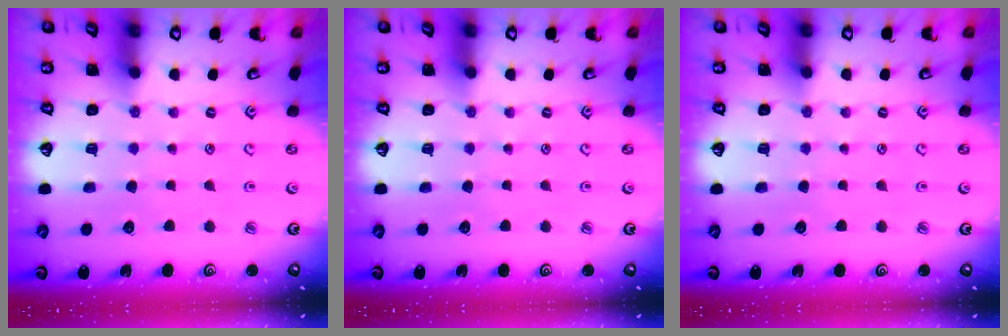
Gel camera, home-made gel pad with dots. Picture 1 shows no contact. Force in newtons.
{"total": 0.0}
{"total": 0.0}